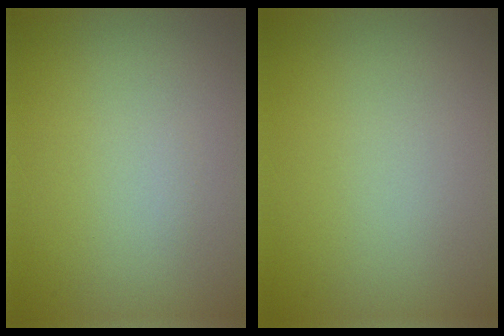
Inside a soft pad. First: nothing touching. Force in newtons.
{"total": 0.0}